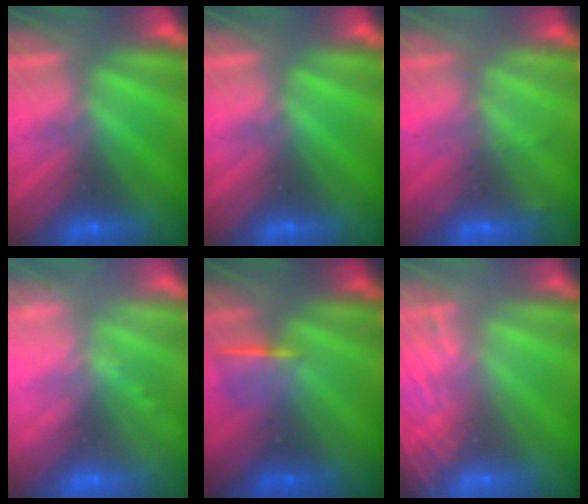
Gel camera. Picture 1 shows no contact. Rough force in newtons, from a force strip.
{"total": 0.0}
{"total": 2.3}
{"total": 2.4}
{"total": 1.1}
{"total": 8.6}